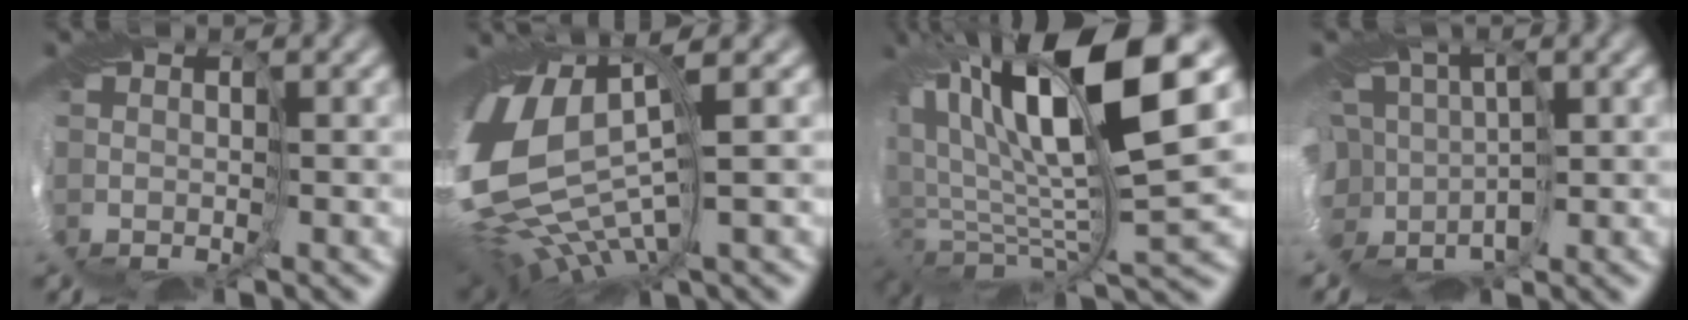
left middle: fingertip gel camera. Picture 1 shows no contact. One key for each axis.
{"total": 13.2, "fx": 0.7, "fy": 6.8, "fz": 11.3, "tx": -0.251, "ty": -0.016, "tz": 0.046}
{"total": 12.9, "fx": 4.4, "fy": 2.6, "fz": 11.8, "tx": -0.229, "ty": 0.021, "tz": 0.085}
{"total": 6.2, "fx": -0.1, "fy": 5.2, "fz": 3.3, "tx": -0.075, "ty": 0.025, "tz": -0.033}